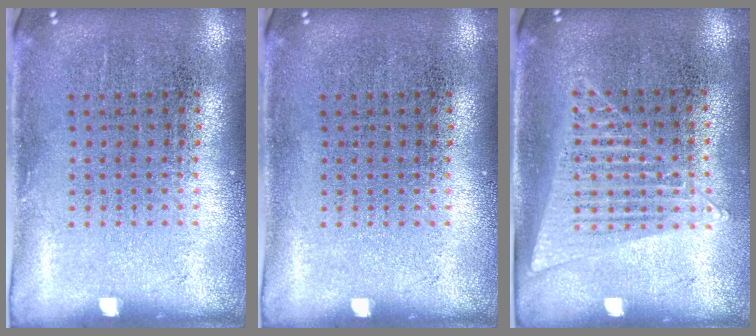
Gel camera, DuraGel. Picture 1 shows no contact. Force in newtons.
{"total": 0.0}
{"total": 1.2, "press": 1.2, "slide": 0.4}